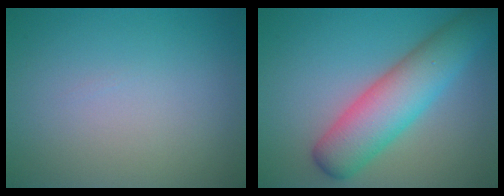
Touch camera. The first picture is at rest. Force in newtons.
{"total": 7.1, "press": 7.1, "slide": 0.2}